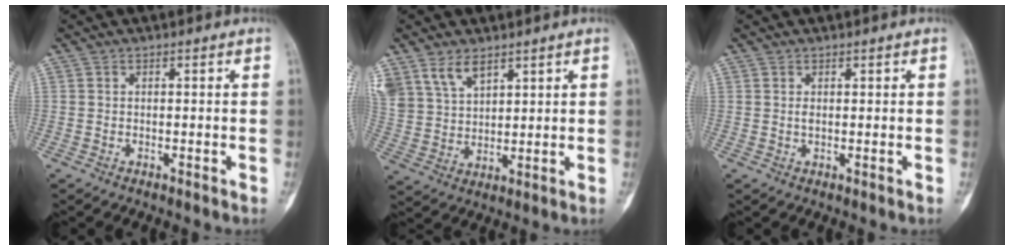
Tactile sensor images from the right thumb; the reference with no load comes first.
{"total": 8.5, "force": [5.7, 4.8, 4.0], "torque": [-0.063, -0.012, 0.123]}
{"total": 0.8, "force": [0.3, 0.5, 0.6], "torque": [-0.005, 0.003, 0.004]}